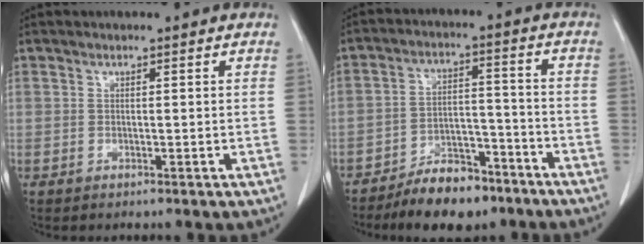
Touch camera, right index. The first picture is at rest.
{"total": 9.9, "force": [-7.7, 4.0, 4.7], "torque": [-0.074, 0.011, -0.131]}